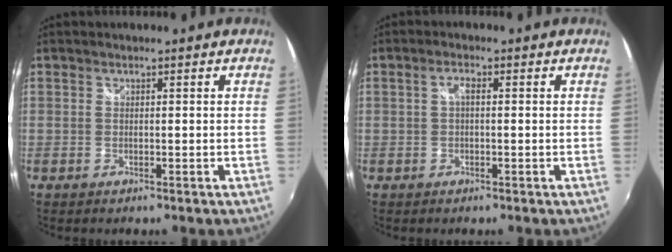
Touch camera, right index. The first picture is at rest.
{"total": 1.7, "force": [0.0, 0.6, 1.6], "torque": [-0.032, 0.006, -0.001]}